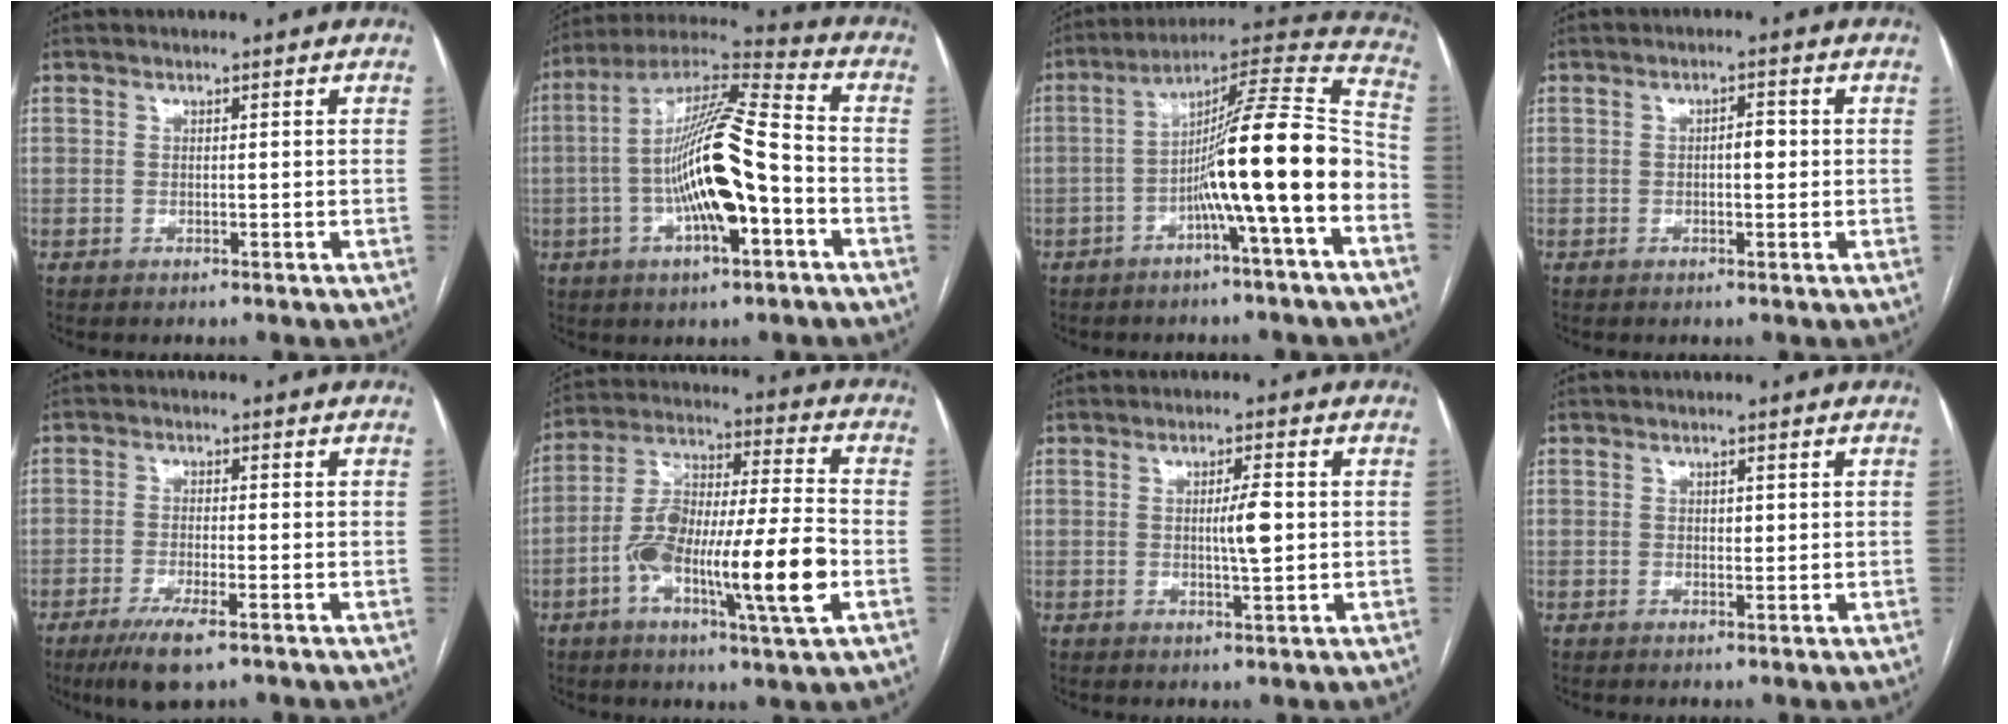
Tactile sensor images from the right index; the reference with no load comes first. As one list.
[{"total": 17.2, "force": [-3.5, 3.3, 16.5], "torque": [-0.309, 0.010, -0.061]}, {"total": 17.0, "force": [-4.9, -0.4, 16.2], "torque": [-0.250, 0.023, -0.086]}, {"total": 2.3, "force": [0.0, 0.9, 2.1], "torque": [-0.031, 0.007, -0.003]}, {"total": 6.5, "force": [-4.1, 1.0, 5.0], "torque": [-0.095, -0.016, -0.070]}, {"total": 17.8, "force": [-5.5, 2.1, 16.8], "torque": [-0.301, 0.004, -0.092]}, {"total": 4.0, "force": [0.2, 0.5, 4.0], "torque": [-0.066, -0.002, 0.001]}, {"total": 1.0, "force": [0.3, 0.6, 0.7], "torque": [-0.009, -0.002, 0.004]}]